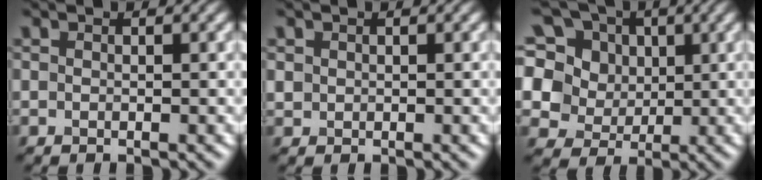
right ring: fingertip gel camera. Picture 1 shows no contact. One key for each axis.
{"total": 0.8, "fx": 0.3, "fy": 0.8, "fz": 0.1, "tx": 0.002, "ty": -0.004, "tz": 0.009}
{"total": 13.2, "fx": 4.9, "fy": 10.5, "fz": 6.4, "tx": -0.155, "ty": 0.036, "tz": 0.074}